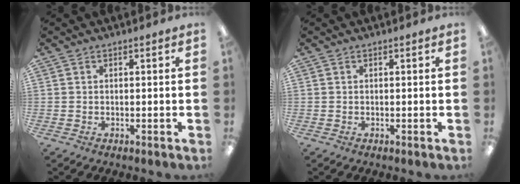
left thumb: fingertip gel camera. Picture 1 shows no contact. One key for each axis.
{"total": 0.0}